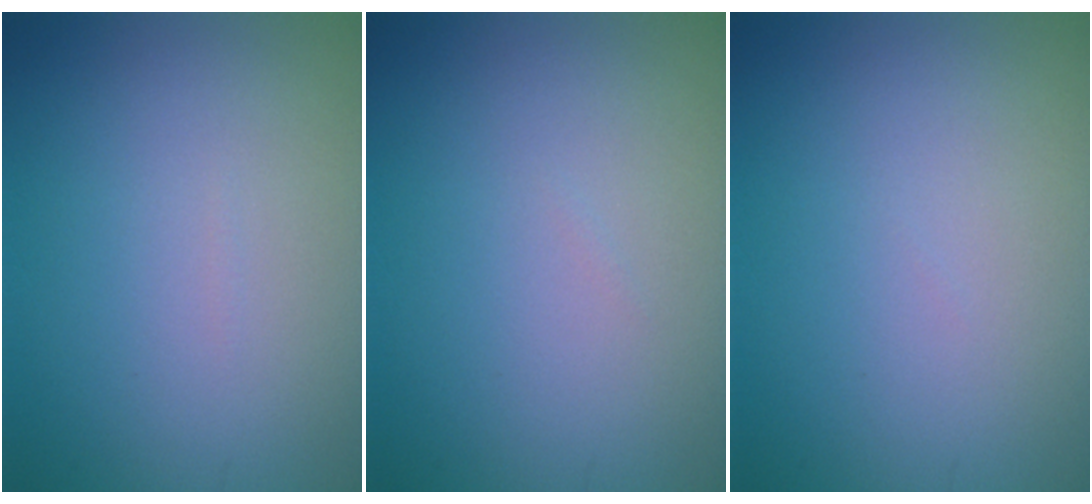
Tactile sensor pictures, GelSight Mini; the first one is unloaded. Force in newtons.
{"total": 0.0}
{"total": 0.0}